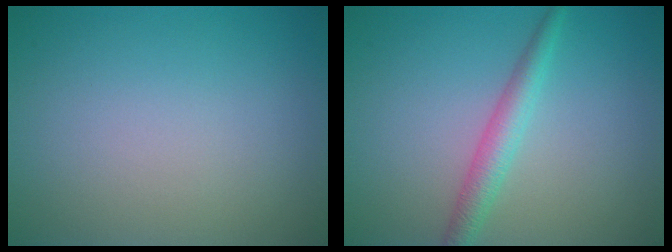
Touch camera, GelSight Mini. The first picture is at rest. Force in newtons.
{"total": 2.5, "press": 2.5, "slide": 0.1}